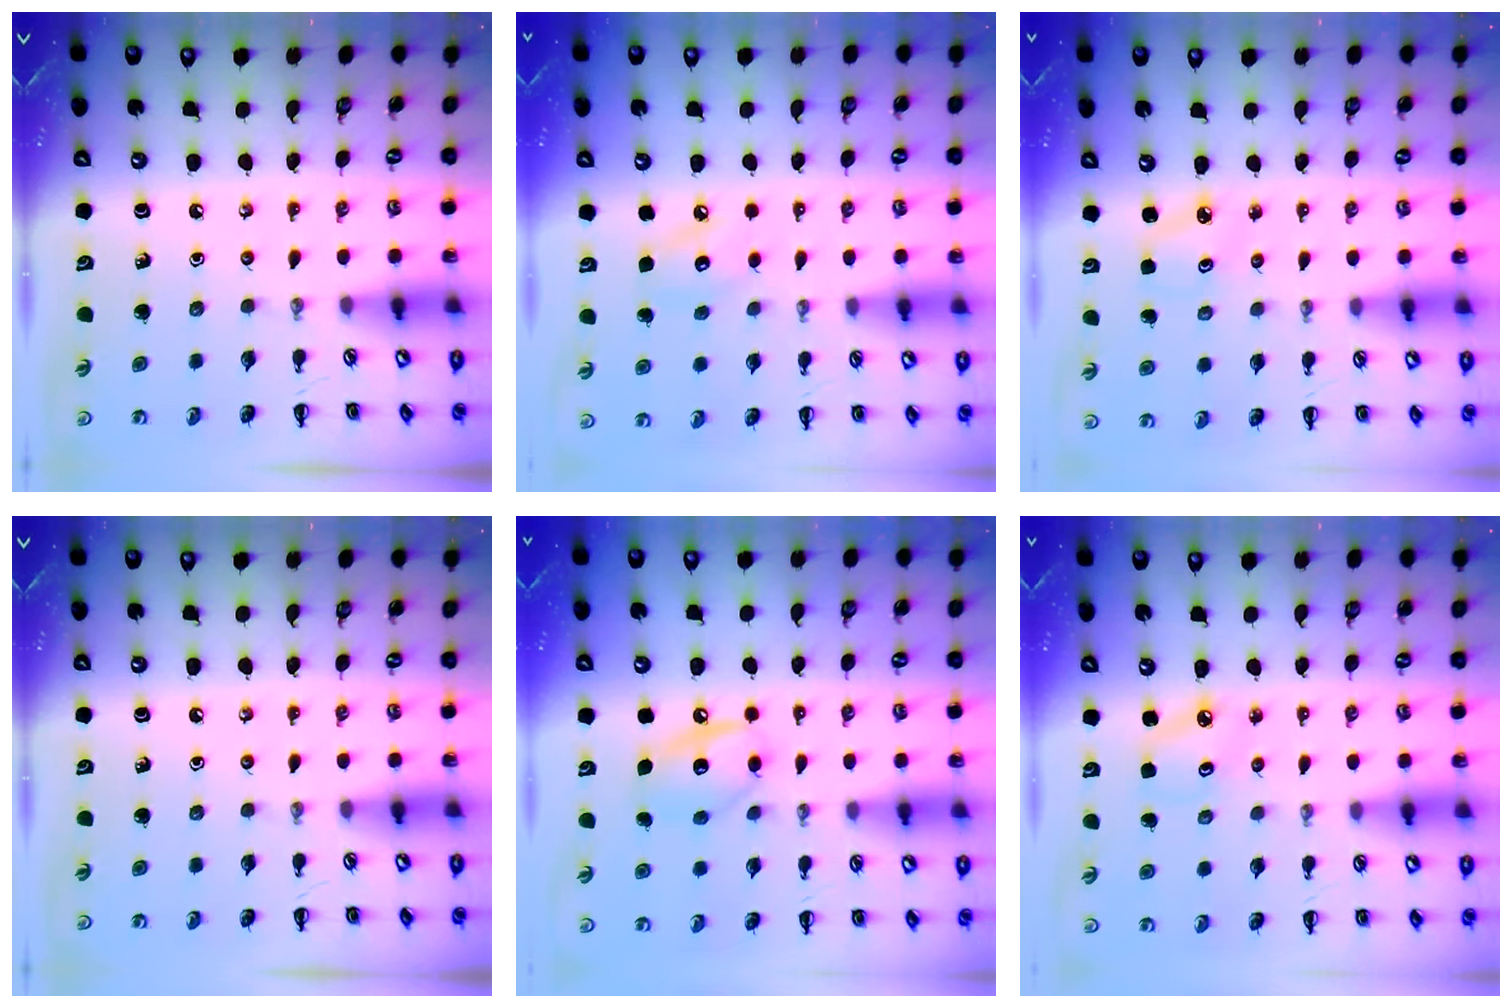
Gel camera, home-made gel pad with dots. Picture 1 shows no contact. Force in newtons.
{"total": 5.6, "press": 5.6, "slide": 0.5}
{"total": 2.3, "press": 2.2, "slide": 0.6}
{"total": 0.0}
{"total": 11.3, "press": 11.3, "slide": 1.0}
{"total": 3.0, "press": 2.9, "slide": 0.6}